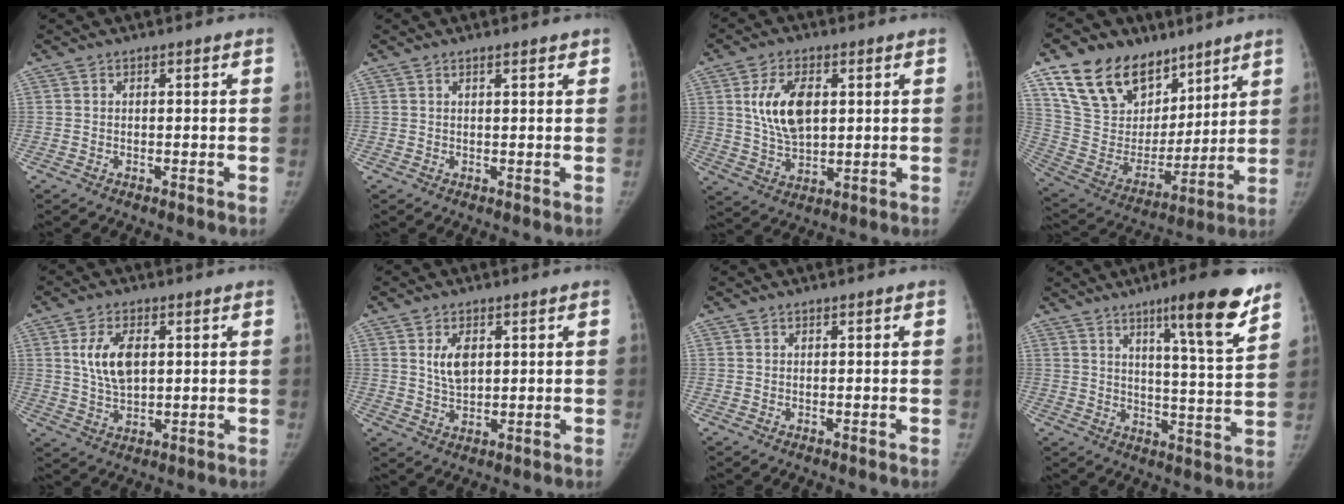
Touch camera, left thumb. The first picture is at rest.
{"total": 1.5, "force": [1.2, 0.1, 0.8], "torque": [-0.007, -0.004, 0.020]}
{"total": 10.7, "force": [2.7, 5.9, 8.5], "torque": [-0.141, -0.013, 0.057]}
{"total": 21.4, "force": [13.9, 13.4, 9.2], "torque": [-0.123, -0.052, 0.264]}
{"total": 7.8, "force": [2.0, 4.2, 6.3], "torque": [-0.110, -0.011, 0.045]}
{"total": 5.1, "force": [1.7, 2.8, 3.8], "torque": [-0.057, -0.015, 0.039]}
{"total": 0.0}
{"total": 14.9, "force": [9.5, 1.5, 11.4], "torque": [-0.146, -0.057, 0.142]}